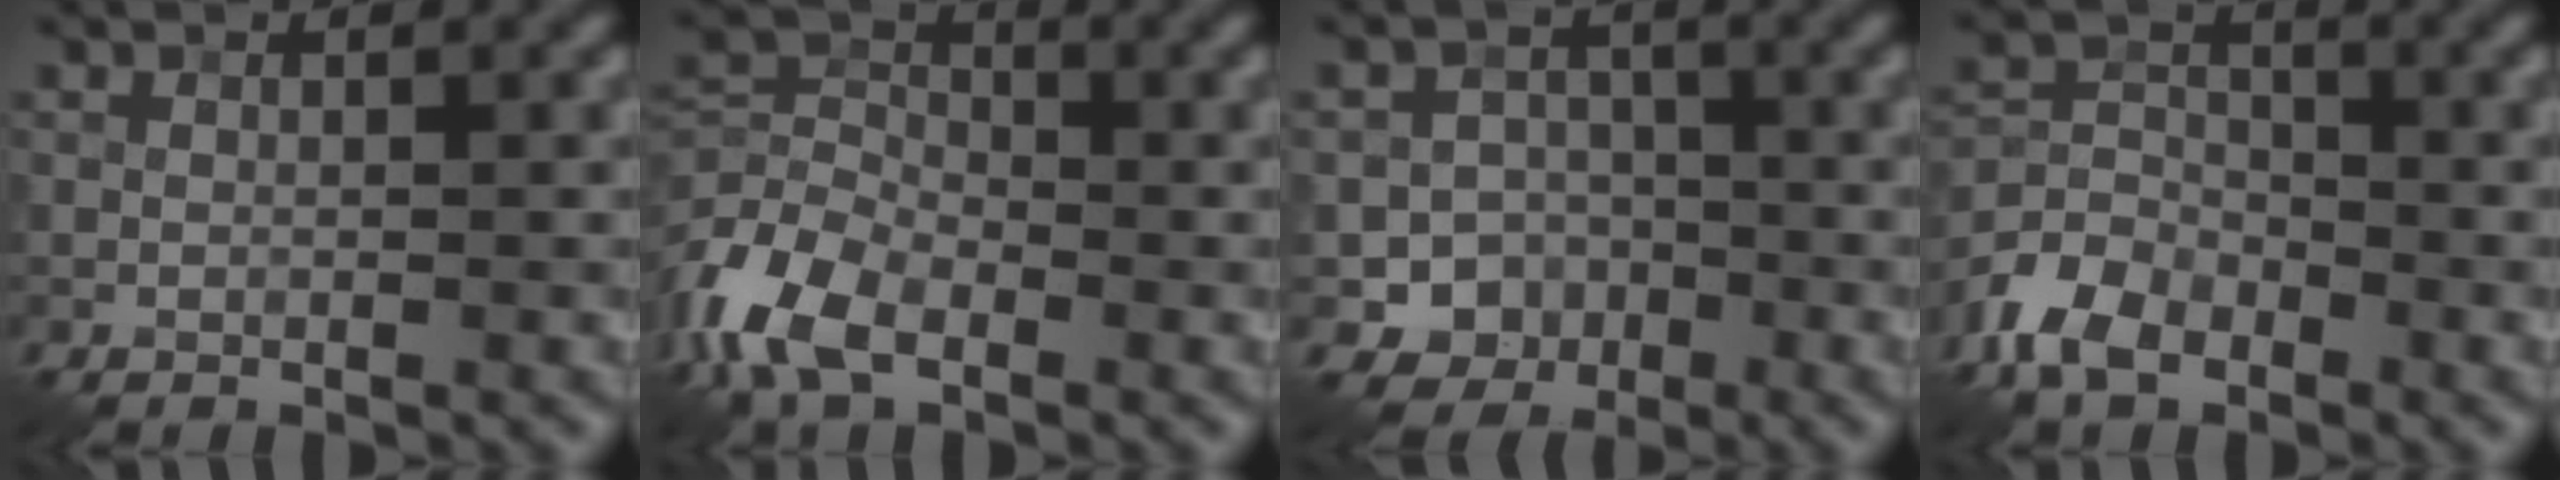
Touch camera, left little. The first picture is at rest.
{"total": 7.8, "force": [-4.2, 4.4, 4.9], "torque": [-0.115, -0.002, -0.097]}
{"total": 5.7, "force": [-2.7, 5.0, 0.8], "torque": [0.022, -0.007, -0.061]}
{"total": 5.5, "force": [-3.8, 3.1, 2.5], "torque": [-0.054, -0.001, -0.085]}